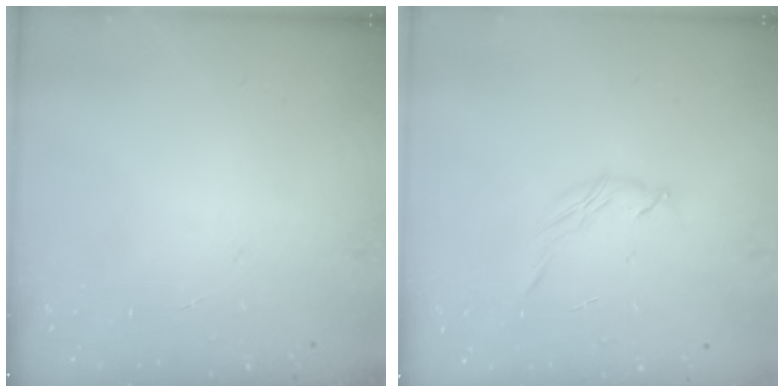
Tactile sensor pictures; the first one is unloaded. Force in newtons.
{"total": 3.6, "press": 3.5, "slide": 0.8}